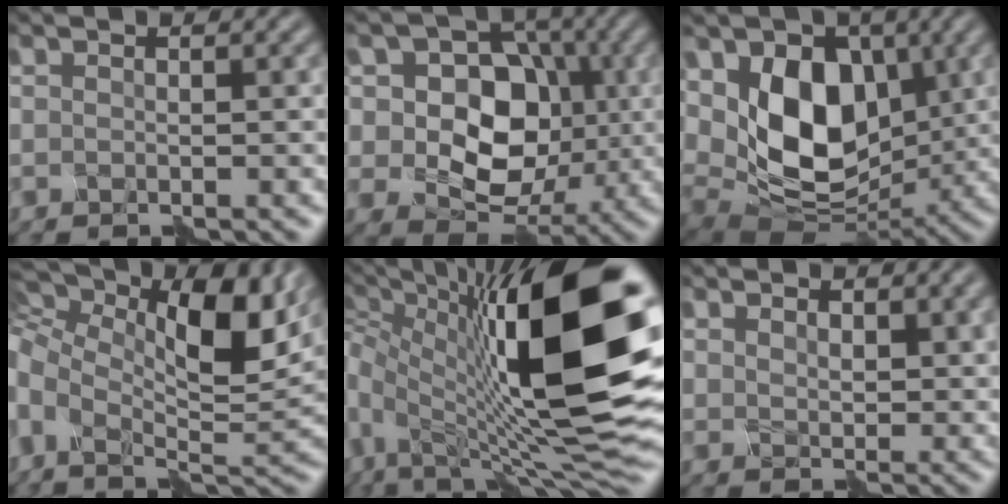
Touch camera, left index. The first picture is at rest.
{"total": 8.2, "force": [0.4, 6.8, 4.7], "torque": [-0.066, 0.006, 0.003]}
{"total": 9.8, "force": [2.1, 7.0, 6.6], "torque": [-0.111, -0.007, 0.035]}
{"total": 13.5, "force": [4.1, 5.9, 11.4], "torque": [-0.208, 0.017, 0.065]}
{"total": 17.2, "force": [2.5, 6.0, 15.9], "torque": [-0.259, 0.025, 0.048]}
{"total": 2.7, "force": [2.1, 1.5, 0.8], "torque": [-0.016, -0.003, 0.049]}